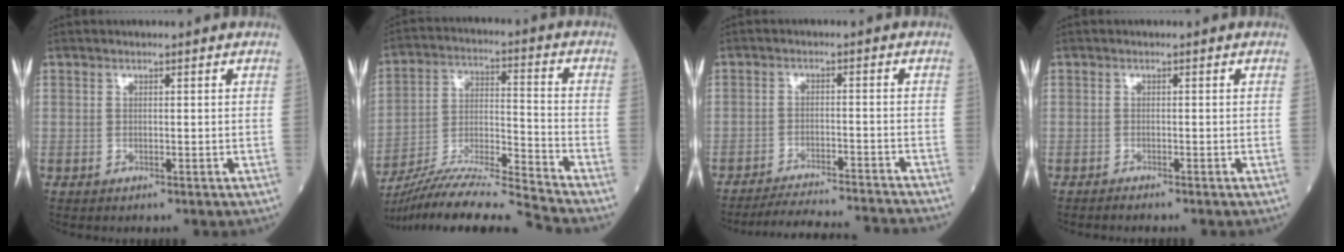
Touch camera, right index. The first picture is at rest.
{"total": 16.0, "force": [-14.7, -2.0, 5.9], "torque": [-0.107, 0.004, -0.261]}
{"total": 13.2, "force": [-12.8, -0.3, 3.2], "torque": [-0.043, -0.006, -0.177]}
{"total": 1.3, "force": [-1.2, -0.1, 0.6], "torque": [-0.011, 0.001, -0.014]}